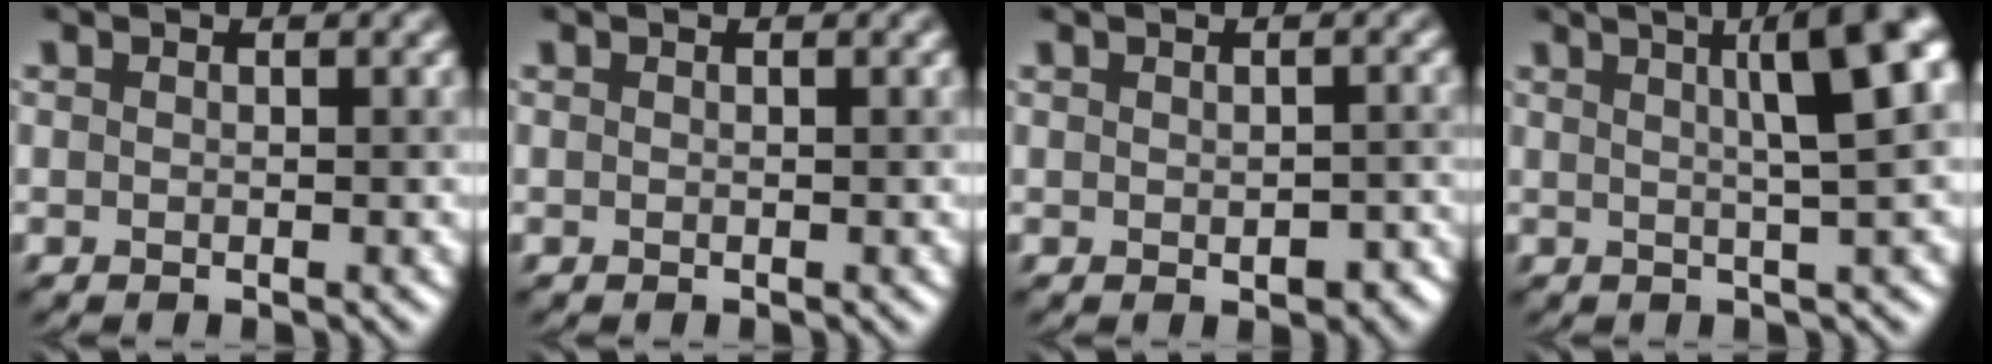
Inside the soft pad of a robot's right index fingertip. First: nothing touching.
{"total": 0.0}
{"total": 2.2, "force": [-0.6, 1.3, 1.7], "torque": [-0.022, -0.007, -0.001]}
{"total": 8.5, "force": [2.6, 2.1, 7.8], "torque": [-0.044, 0.039, 0.019]}